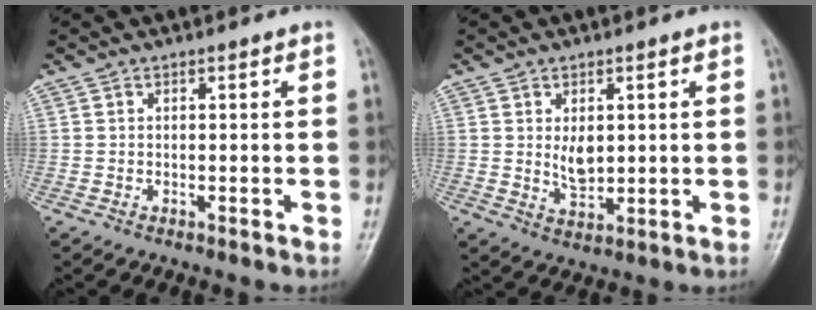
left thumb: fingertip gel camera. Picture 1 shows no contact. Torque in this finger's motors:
{"motor_torque": [0.15, 0.16, 0.07, -0.01, 0.10]}